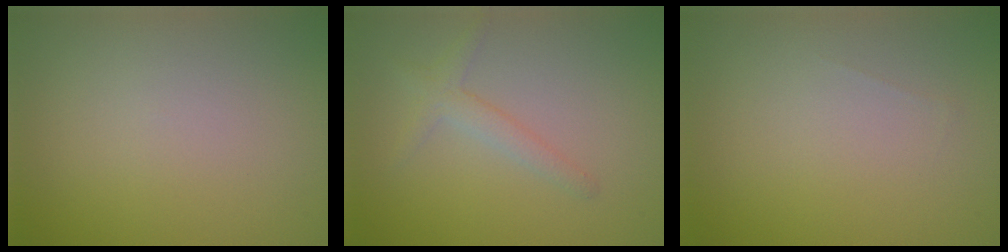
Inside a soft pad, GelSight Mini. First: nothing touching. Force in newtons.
{"total": 1.9, "press": 1.9, "slide": 0.1}
{"total": 0.0}